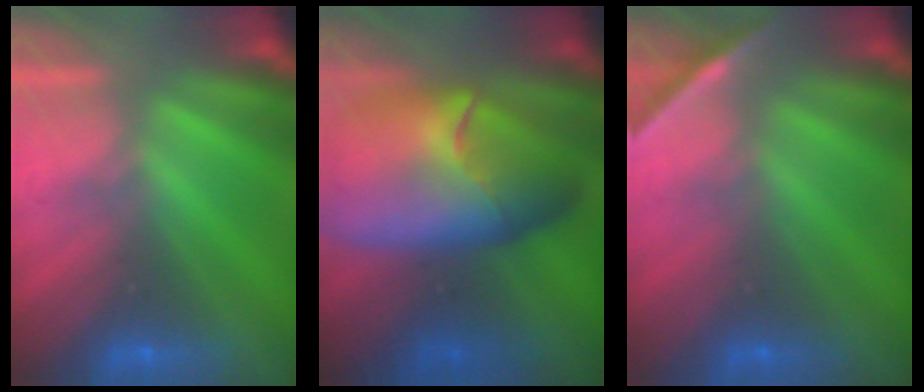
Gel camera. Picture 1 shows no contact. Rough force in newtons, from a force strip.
{"total": 8.7}
{"total": 1.6}